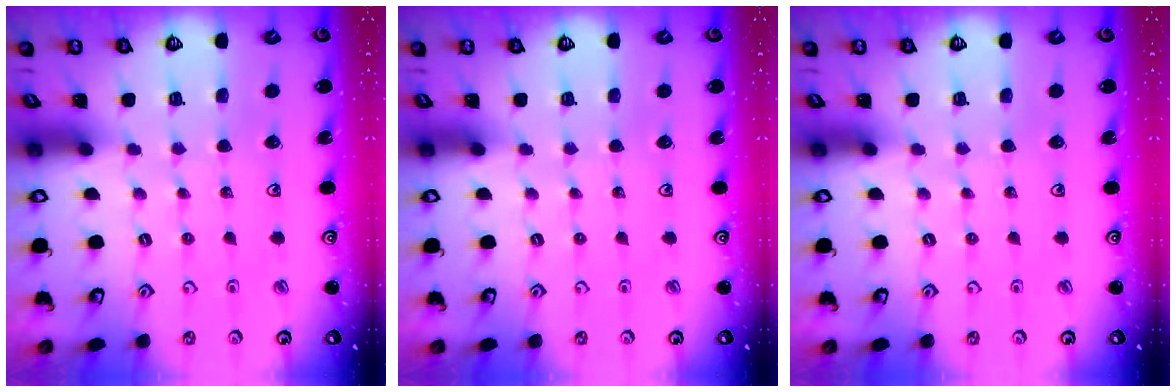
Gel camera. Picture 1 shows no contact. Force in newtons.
{"total": 0.0}
{"total": 0.0}